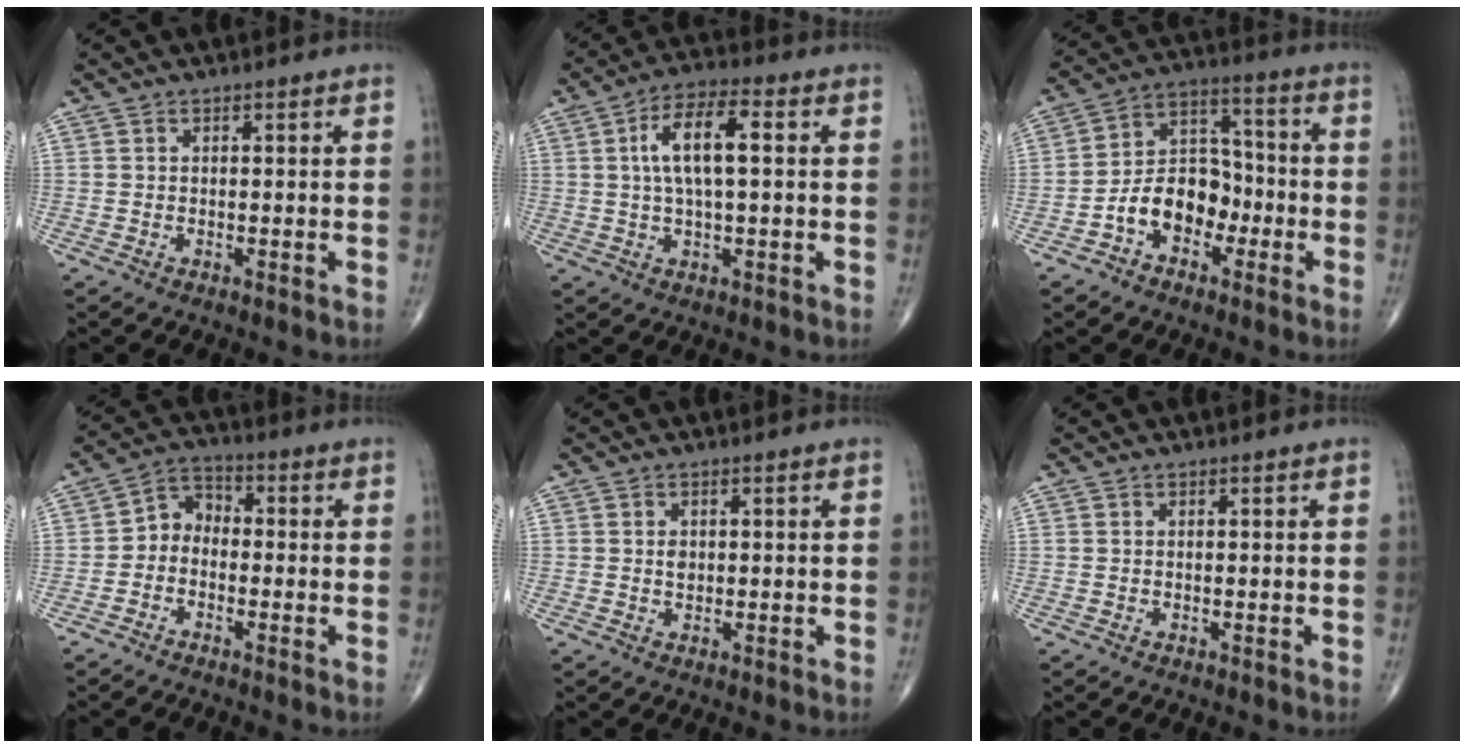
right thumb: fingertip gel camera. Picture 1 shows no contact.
{"total": 9.7, "force": [1.6, 3.5, 9.0], "torque": [-0.167, 0.019, 0.022]}
{"total": 11.2, "force": [-4.0, 7.8, 7.0], "torque": [-0.086, 0.050, -0.080]}
{"total": 5.2, "force": [-1.4, 4.0, 2.9], "torque": [-0.026, 0.027, -0.046]}
{"total": 1.4, "force": [0.1, 1.0, 0.9], "torque": [-0.010, 0.000, 0.004]}
{"total": 0.0}